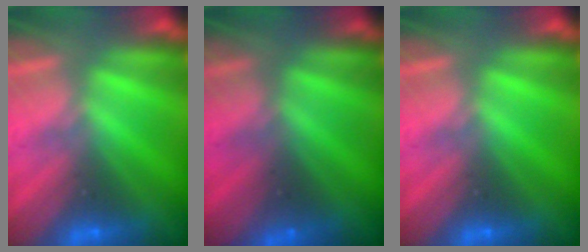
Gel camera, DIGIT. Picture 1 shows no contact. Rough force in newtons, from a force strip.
{"total": 1.4}
{"total": 0.0}